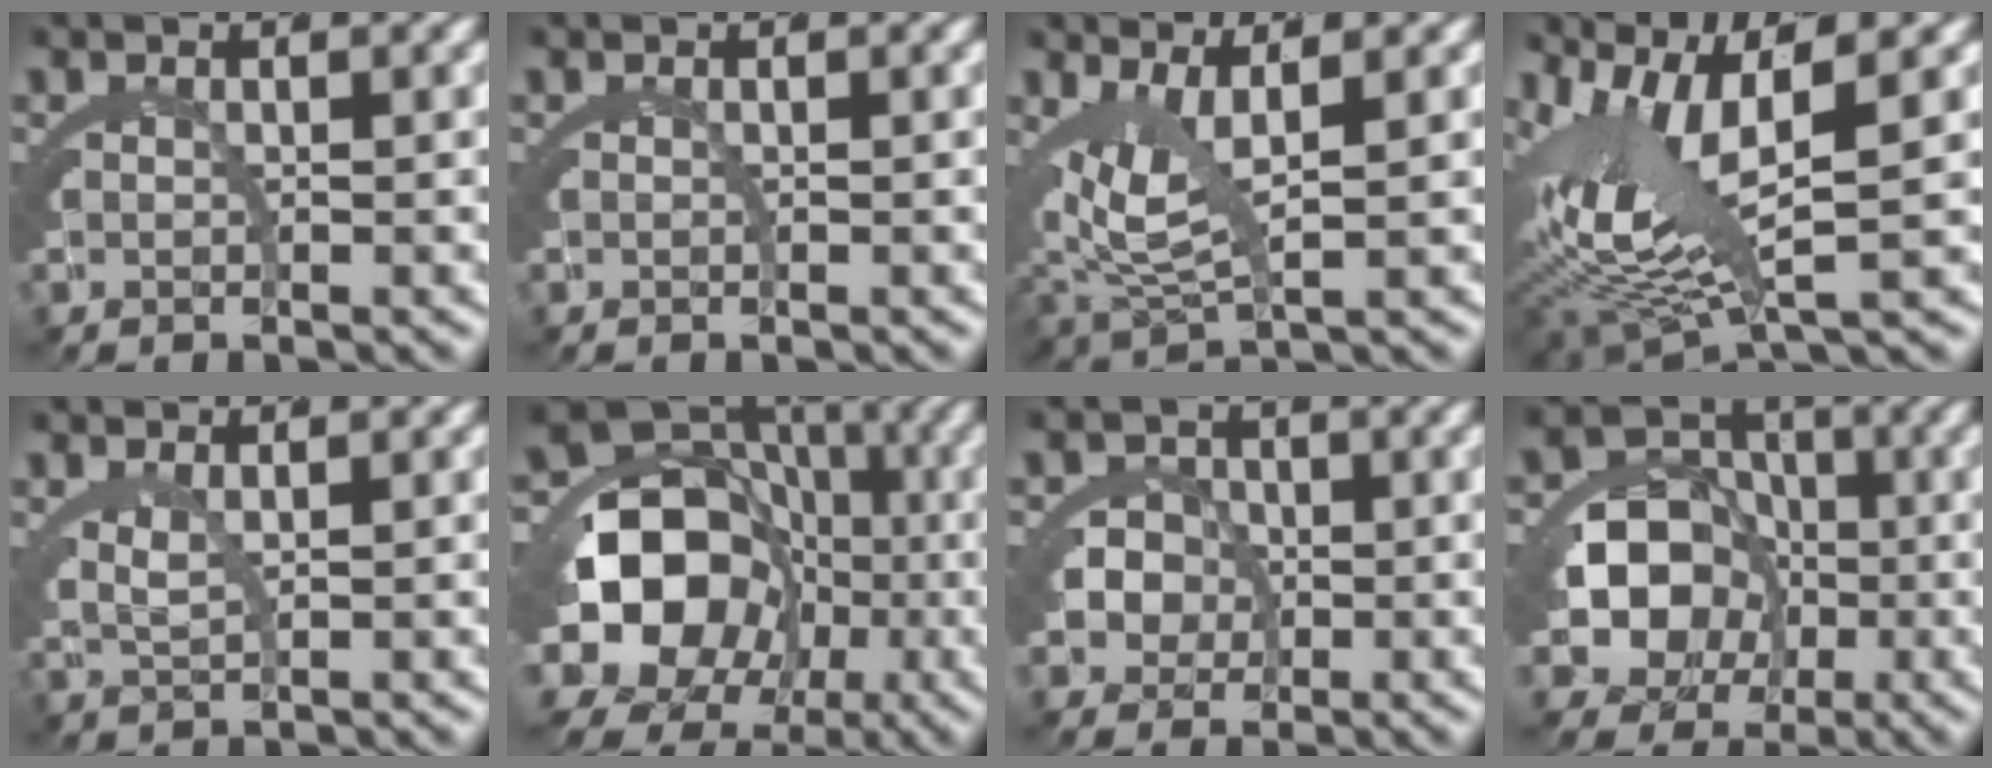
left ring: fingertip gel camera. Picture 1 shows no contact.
{"total": 0.0}
{"total": 5.3, "force": [1.0, 3.2, 4.0], "torque": [-0.098, -0.019, 0.022]}
{"total": 8.8, "force": [0.1, 4.8, 7.3], "torque": [-0.159, -0.021, 0.014]}
{"total": 1.7, "force": [0.7, 1.0, 1.2], "torque": [-0.038, -0.012, 0.022]}
{"total": 18.0, "force": [-2.8, 15.1, 9.4], "torque": [-0.189, -0.057, -0.039]}
{"total": 6.5, "force": [-1.3, 6.0, 2.2], "torque": [-0.061, -0.023, -0.024]}
{"total": 12.4, "force": [-2.8, 10.7, 5.6], "torque": [-0.105, -0.042, -0.049]}